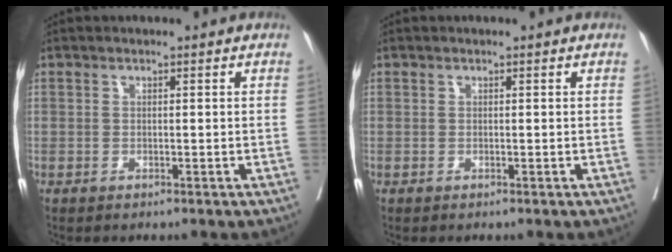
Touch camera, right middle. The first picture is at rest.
{"total": 0.0}